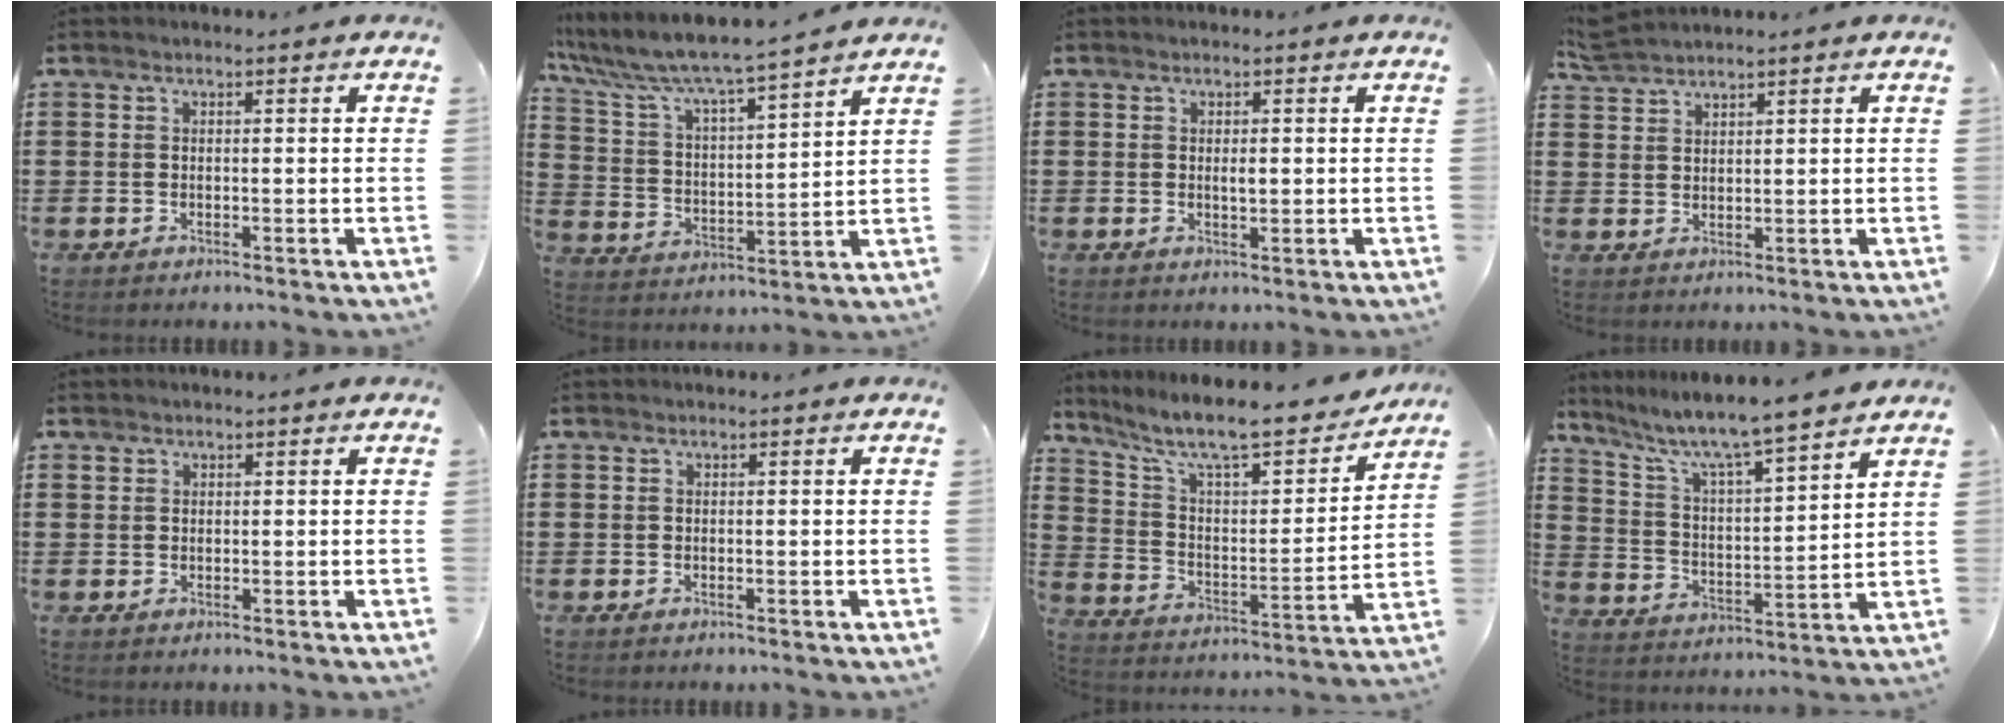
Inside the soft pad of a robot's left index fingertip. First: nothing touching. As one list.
[{"total": 6.4, "force": [5.9, 0.3, 2.6], "torque": [-0.080, -0.039, 0.094]}, {"total": 1.3, "force": [0.1, 0.4, 1.2], "torque": [-0.024, 0.002, 0.000]}, {"total": 3.0, "force": [3.0, 0.1, 0.7], "torque": [-0.022, -0.002, 0.058]}, {"total": 0.8, "force": [0.5, 0.6, 0.1], "torque": [-0.005, 0.003, 0.011]}, {"total": 0.0}, {"total": 10.2, "force": [8.6, 1.7, 5.3], "torque": [-0.130, -0.058, 0.143]}, {"total": 6.8, "force": [6.0, 0.0, 3.2], "torque": [-0.089, -0.045, 0.096]}]